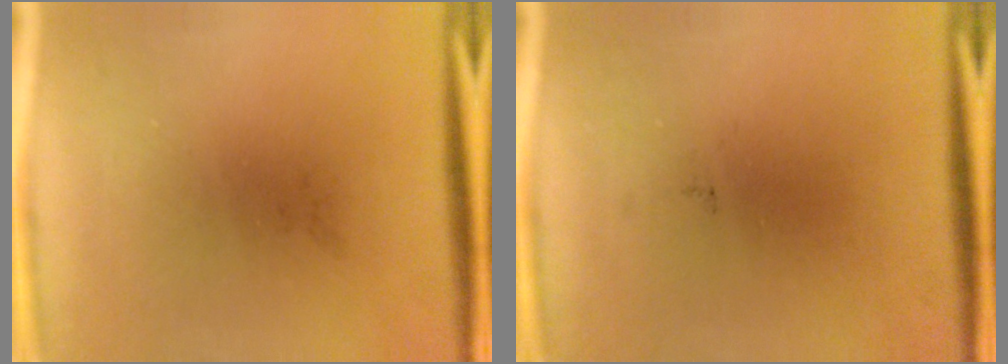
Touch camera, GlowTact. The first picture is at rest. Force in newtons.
{"total": 0.0}